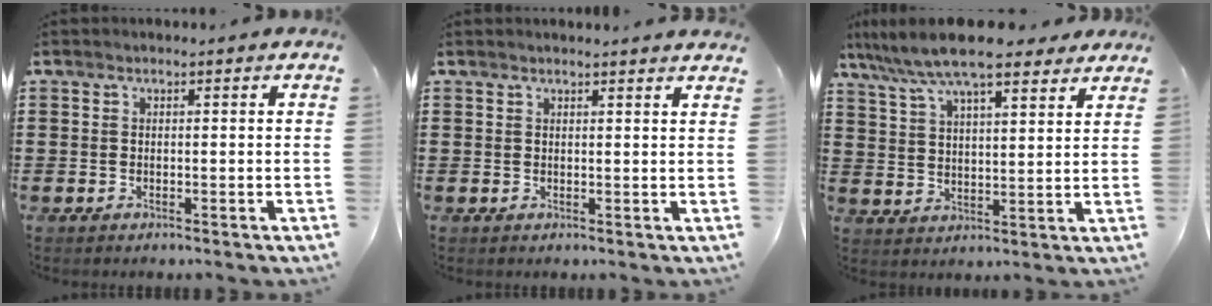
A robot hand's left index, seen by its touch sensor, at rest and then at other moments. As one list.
[{"total": 1.4, "force": [1.4, -0.2, 0.4], "torque": [-0.009, -0.001, 0.026]}, {"total": 9.7, "force": [8.1, 1.7, 5.0], "torque": [-0.123, -0.020, 0.146]}]